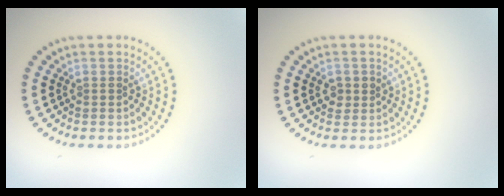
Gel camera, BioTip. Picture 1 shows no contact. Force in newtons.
{"total": 1.4, "press": 1.4, "slide": 0.2}